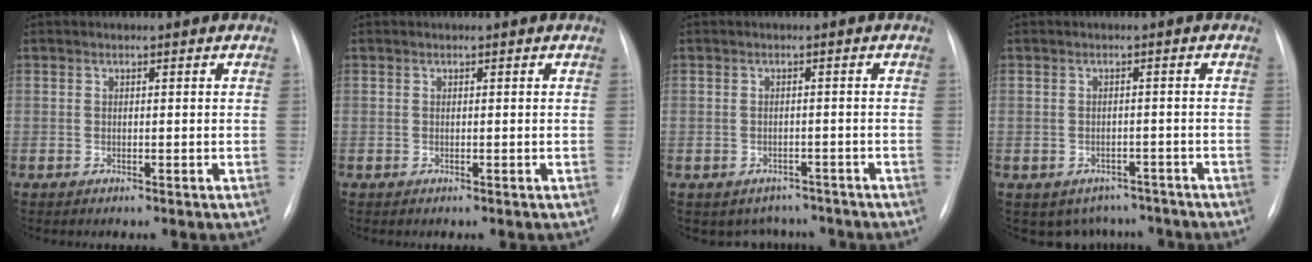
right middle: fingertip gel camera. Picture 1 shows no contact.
{"total": 0.0}
{"total": 5.0, "force": [-4.1, 2.8, 0.0], "torque": [0.010, 0.018, -0.049]}
{"total": 6.0, "force": [-4.8, 3.5, 0.4], "torque": [0.009, 0.017, -0.058]}